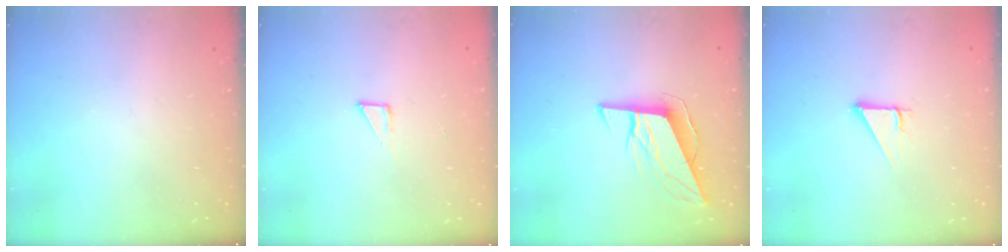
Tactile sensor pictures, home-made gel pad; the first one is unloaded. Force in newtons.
{"total": 3.7, "press": 3.7, "slide": 0.4}
{"total": 9.9, "press": 9.5, "slide": 2.7}
{"total": 3.0, "press": 3.0, "slide": 0.1}